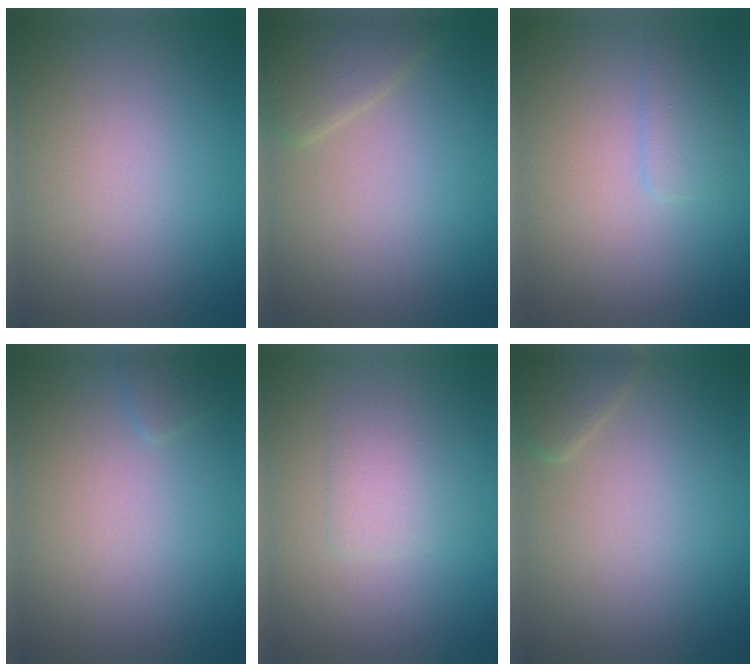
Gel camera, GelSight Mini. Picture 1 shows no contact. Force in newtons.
{"total": 2.7, "press": 2.6, "slide": 0.2}
{"total": 1.4, "press": 1.4, "slide": 0.1}
{"total": 0.8, "press": 0.7, "slide": 0.2}
{"total": 1.7, "press": 1.7, "slide": 0.3}
{"total": 1.9, "press": 1.9, "slide": 0.1}